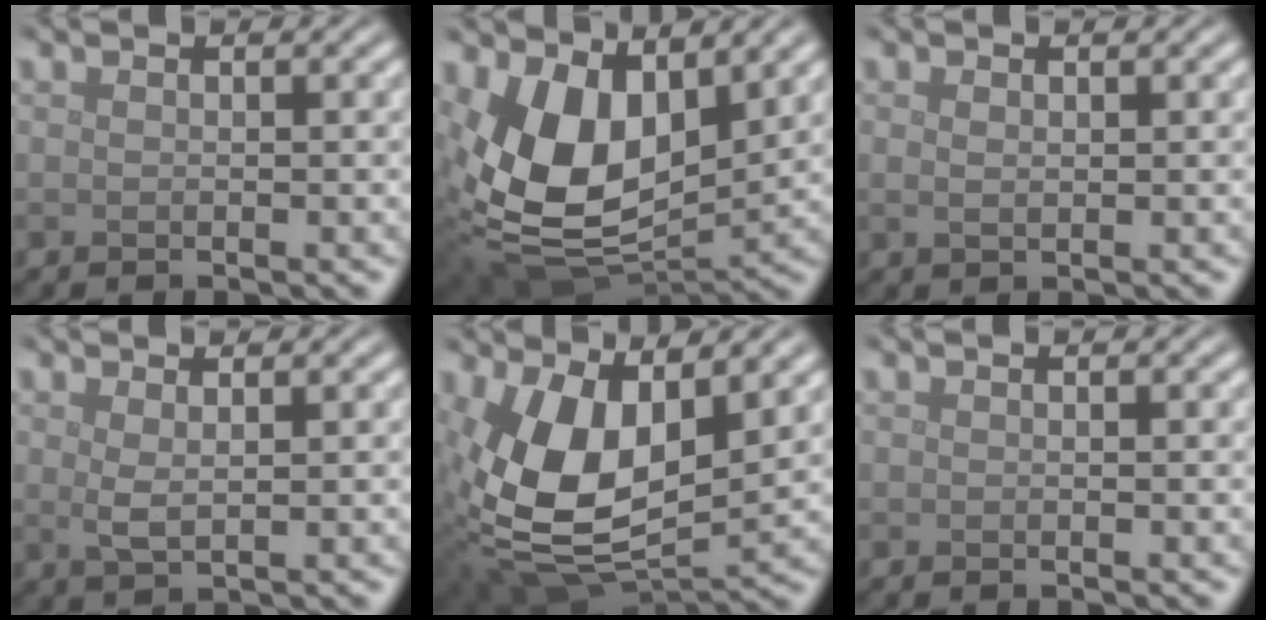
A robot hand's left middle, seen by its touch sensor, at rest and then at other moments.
{"total": 12.1, "force": [2.7, 7.5, 9.1], "torque": [-0.173, -0.032, 0.056]}
{"total": 1.0, "force": [0.4, 0.6, 0.6], "torque": [-0.015, -0.002, 0.011]}
{"total": 1.5, "force": [0.6, 0.4, 1.3], "torque": [-0.028, -0.003, 0.015]}
{"total": 11.3, "force": [2.4, 6.4, 9.0], "torque": [-0.183, -0.021, 0.045]}
{"total": 0.0}